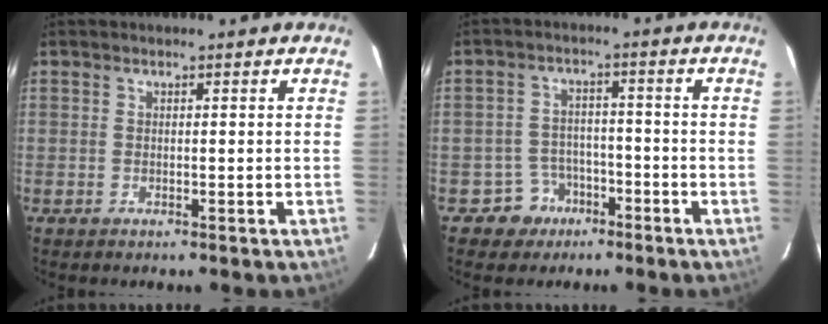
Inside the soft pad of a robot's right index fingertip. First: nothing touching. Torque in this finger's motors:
{"motor_torque": [-0.06, -0.09, -0.32, -0.13]}